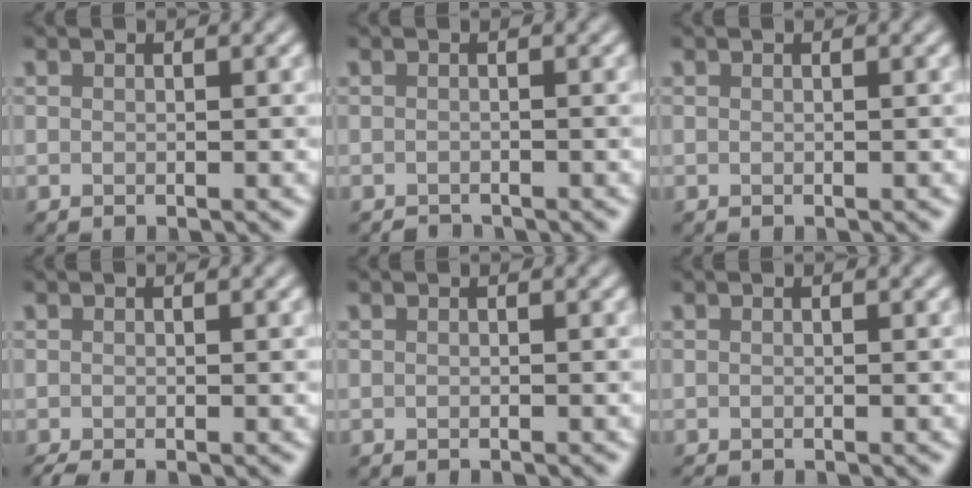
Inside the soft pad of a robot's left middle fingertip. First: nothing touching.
{"total": 1.0, "force": [-0.9, 0.2, 0.0], "torque": [0.002, -0.001, -0.017]}
{"total": 0.0}
{"total": 1.4, "force": [-1.2, 0.2, 0.8], "torque": [-0.010, -0.006, -0.021]}
{"total": 0.6, "force": [-0.6, 0.0, 0.2], "torque": [0.003, 0.001, -0.007]}
{"total": 0.7, "force": [-0.7, 0.0, 0.0], "torque": [0.006, -0.004, -0.010]}